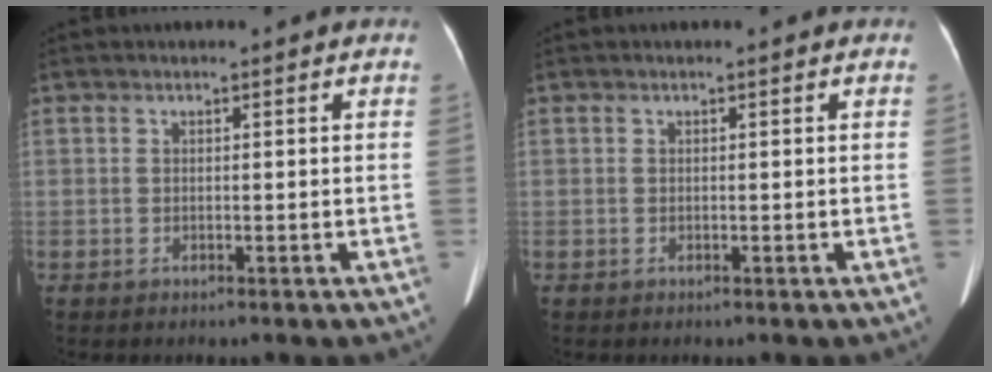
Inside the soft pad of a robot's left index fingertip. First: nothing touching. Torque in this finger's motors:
{"motor_torque": [0.01, 0.01, 0.00, 0.00]}